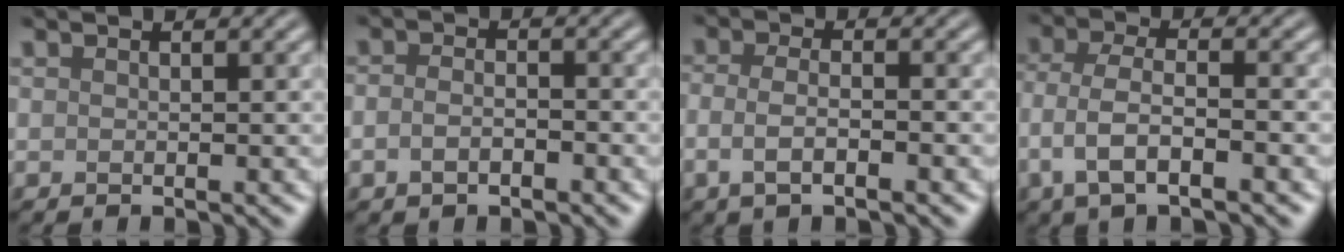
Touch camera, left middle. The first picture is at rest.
{"total": 2.0, "force": [-0.9, 1.1, 1.4], "torque": [-0.029, 0.001, -0.022]}
{"total": 2.8, "force": [-1.0, 1.1, 2.4], "torque": [-0.048, -0.001, -0.022]}
{"total": 4.7, "force": [-2.0, 1.8, 3.8], "torque": [-0.081, 0.000, -0.043]}